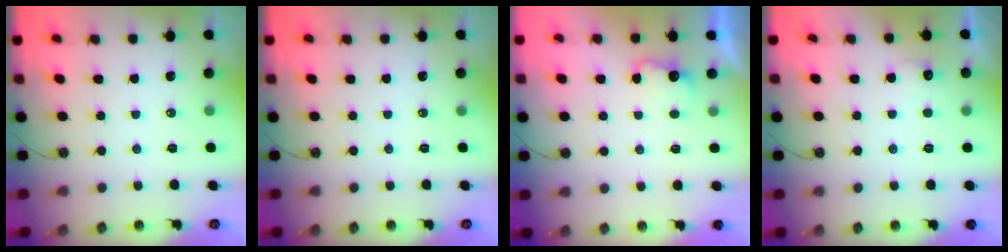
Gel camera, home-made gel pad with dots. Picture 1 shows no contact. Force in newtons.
{"total": 0.0}
{"total": 3.0, "press": 2.9, "slide": 1.0}
{"total": 6.2, "press": 6.0, "slide": 1.3}